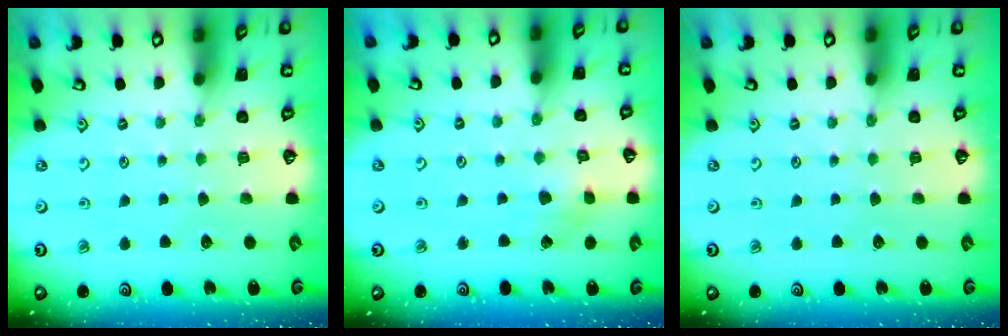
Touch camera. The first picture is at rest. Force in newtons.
{"total": 3.1, "press": 3.0, "slide": 0.7}
{"total": 0.0}